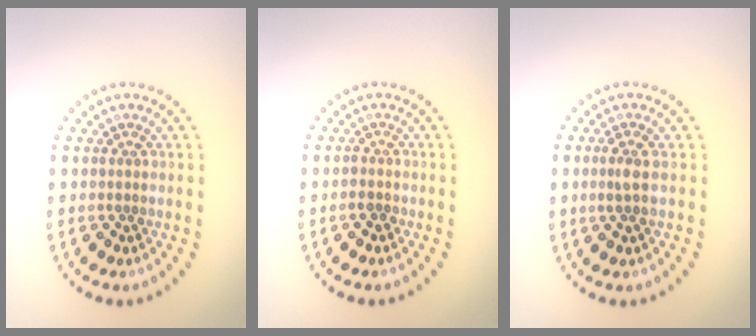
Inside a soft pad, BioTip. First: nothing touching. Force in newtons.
{"total": 1.1, "press": 1.0, "slide": 0.5}
{"total": 1.5, "press": 1.3, "slide": 0.8}